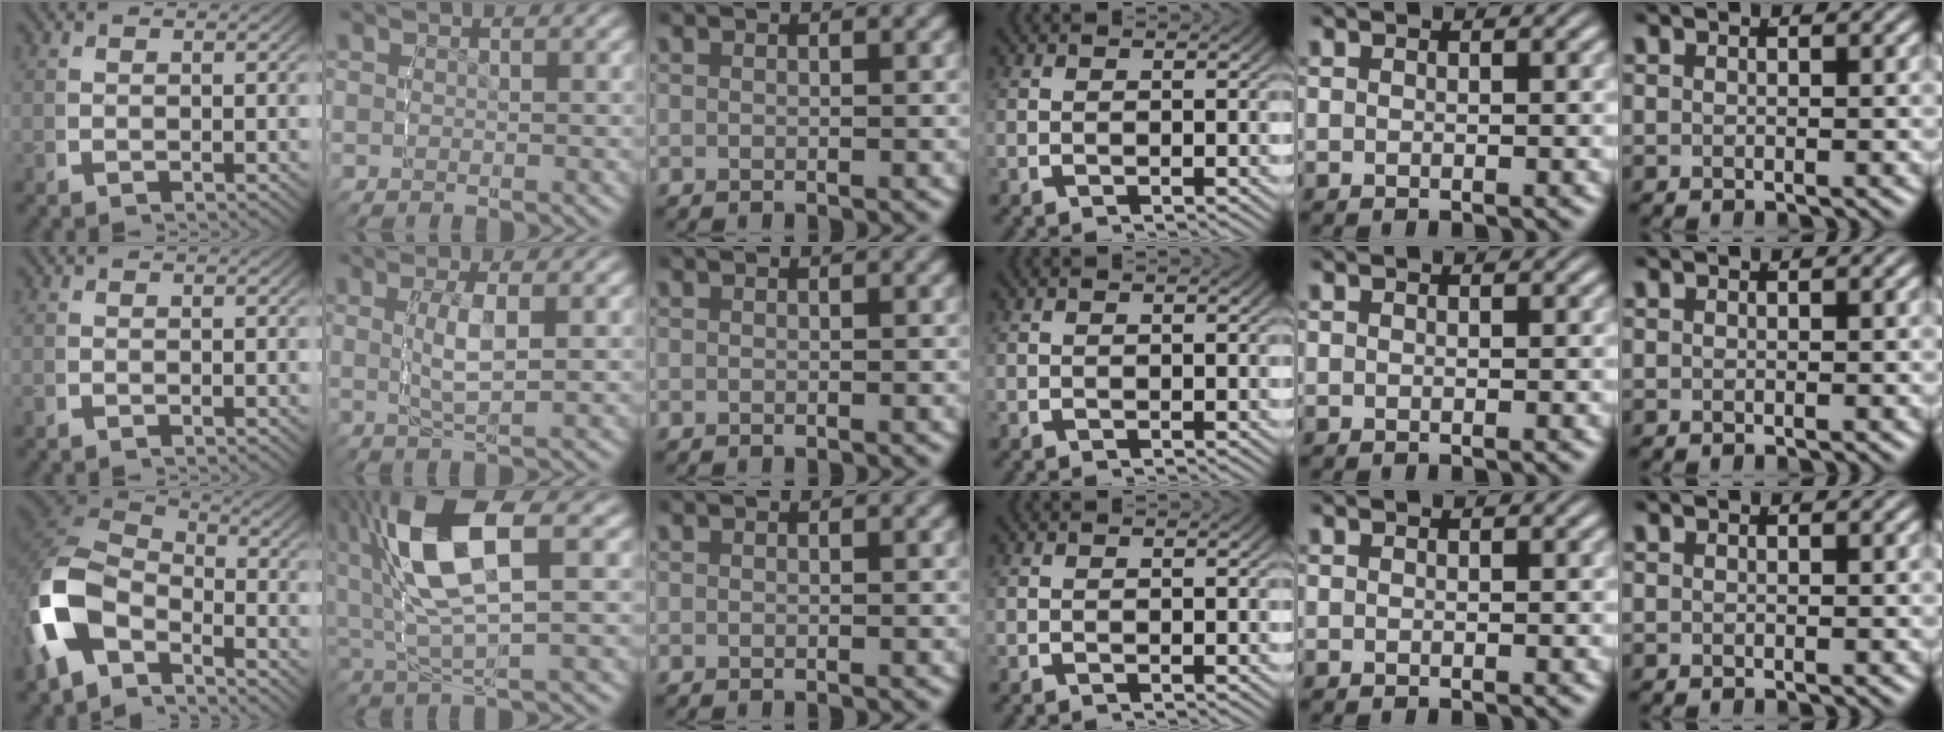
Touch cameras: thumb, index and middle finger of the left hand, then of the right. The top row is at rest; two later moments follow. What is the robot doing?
{"motion": "lift_and_place", "object": "markers"}